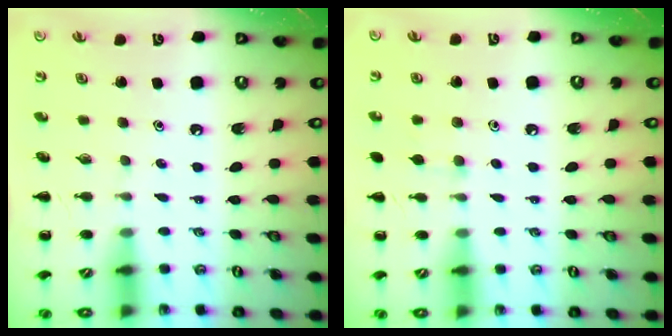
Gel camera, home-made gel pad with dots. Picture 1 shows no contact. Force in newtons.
{"total": 5.8, "press": 5.3, "slide": 2.2}